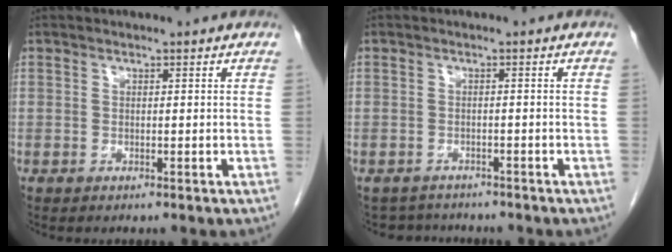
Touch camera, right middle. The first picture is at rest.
{"total": 3.8, "force": [-3.6, 1.2, -0.2], "torque": [0.000, -0.002, -0.053]}